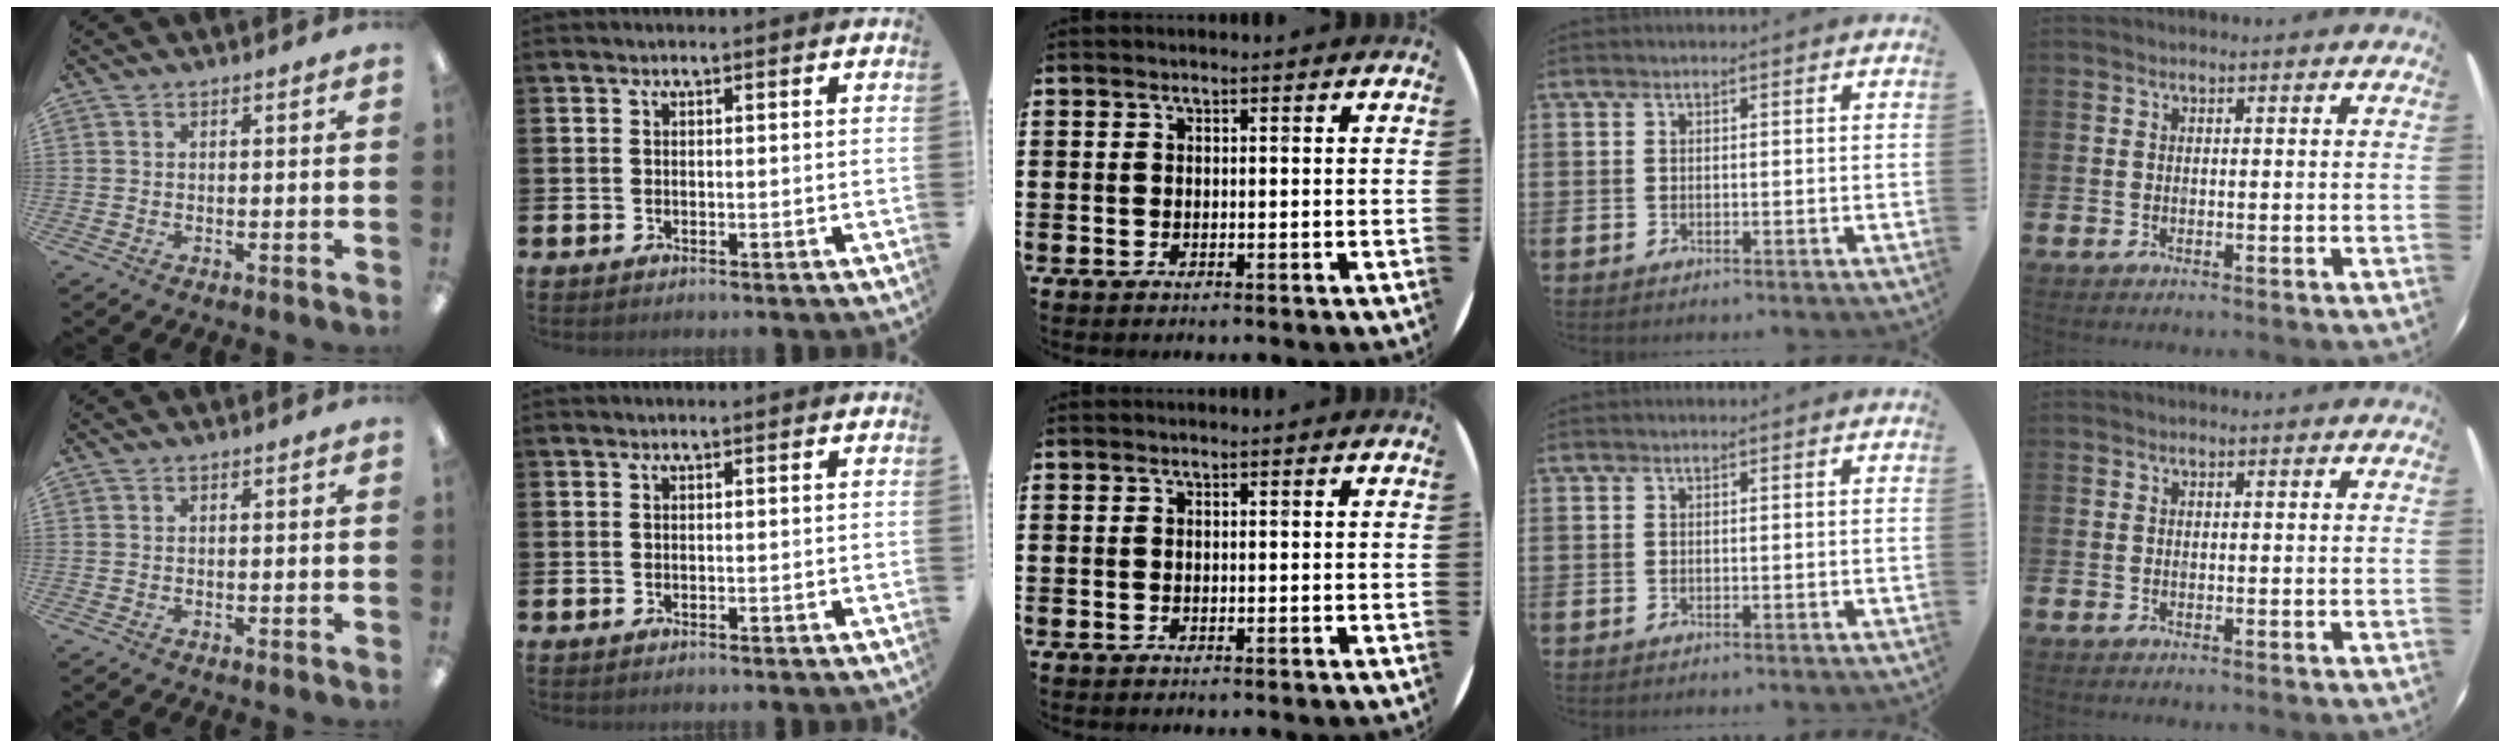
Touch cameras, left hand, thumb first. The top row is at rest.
{}